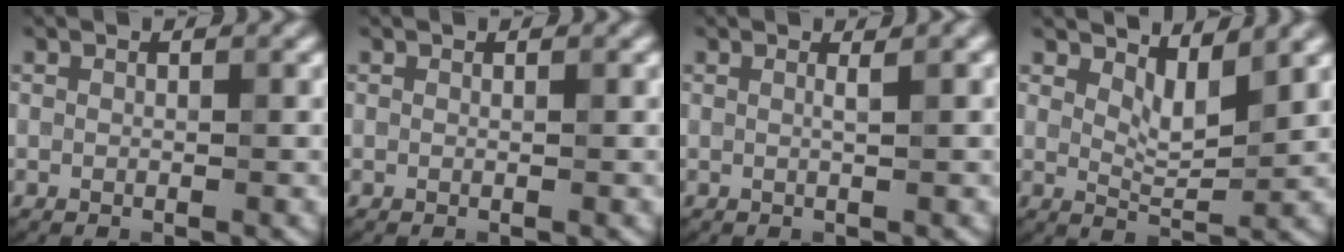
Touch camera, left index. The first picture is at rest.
{"total": 0.0}
{"total": 1.3, "force": [0.4, 0.2, 1.2], "torque": [-0.015, 0.002, -0.003]}
{"total": 2.8, "force": [1.8, 0.8, 2.0], "torque": [-0.040, -0.009, 0.034]}